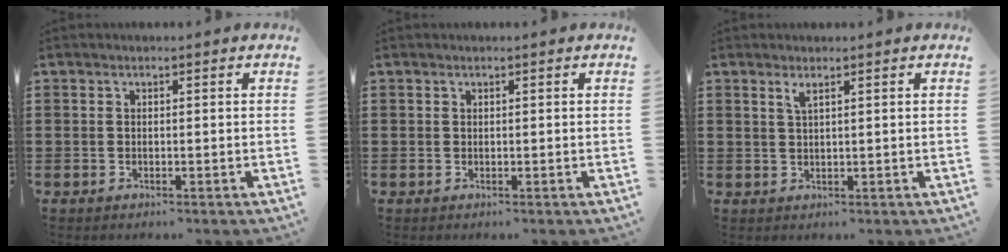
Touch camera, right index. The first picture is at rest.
{"total": 0.0}
{"total": 1.6, "force": [1.0, 0.2, 1.3], "torque": [-0.028, 0.001, 0.017]}